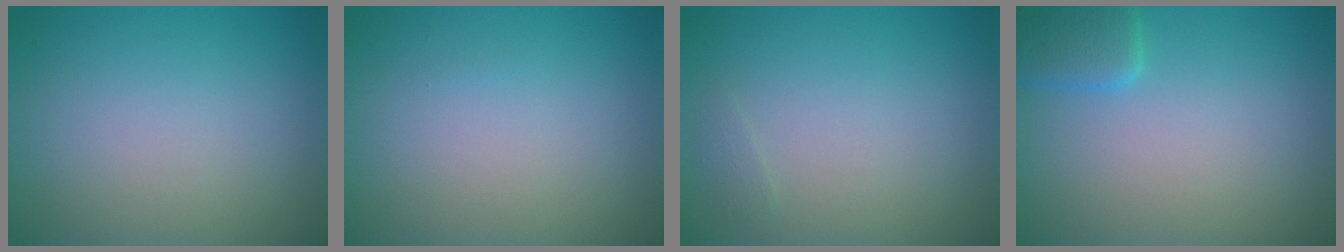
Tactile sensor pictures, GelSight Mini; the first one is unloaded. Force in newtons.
{"total": 0.0}
{"total": 0.5, "press": 0.5, "slide": 0.0}
{"total": 2.5, "press": 2.5, "slide": 0.2}